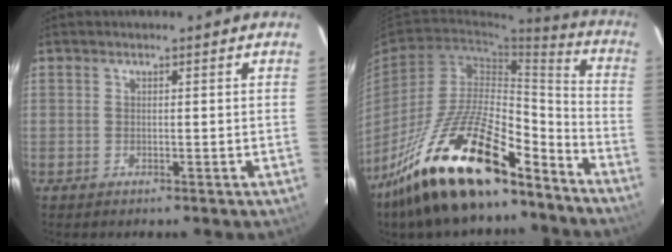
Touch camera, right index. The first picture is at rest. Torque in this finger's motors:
{"motor_torque": [2.02, -0.12, 1.05, 0.21]}